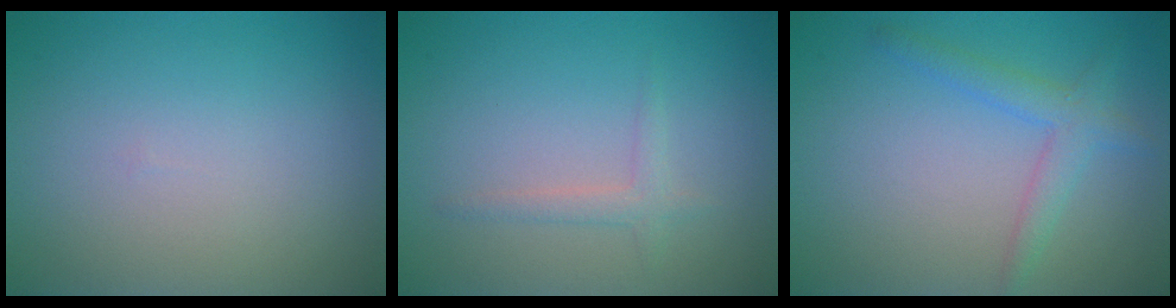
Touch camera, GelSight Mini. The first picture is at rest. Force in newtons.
{"total": 1.3, "press": 1.3, "slide": 0.0}
{"total": 2.5, "press": 2.5, "slide": 0.1}